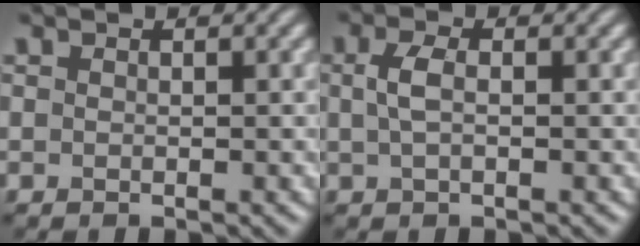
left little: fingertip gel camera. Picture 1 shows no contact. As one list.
[{"total": 2.0, "force": [0.2, 1.0, 1.7], "torque": [-0.044, 0.003, 0.000]}]